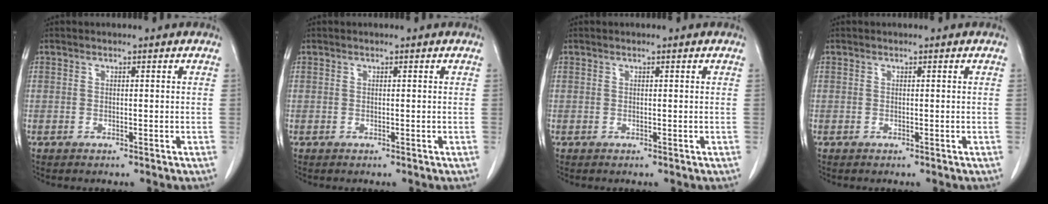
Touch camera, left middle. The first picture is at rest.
{"total": 0.0}
{"total": 0.0}
{"total": 0.0}